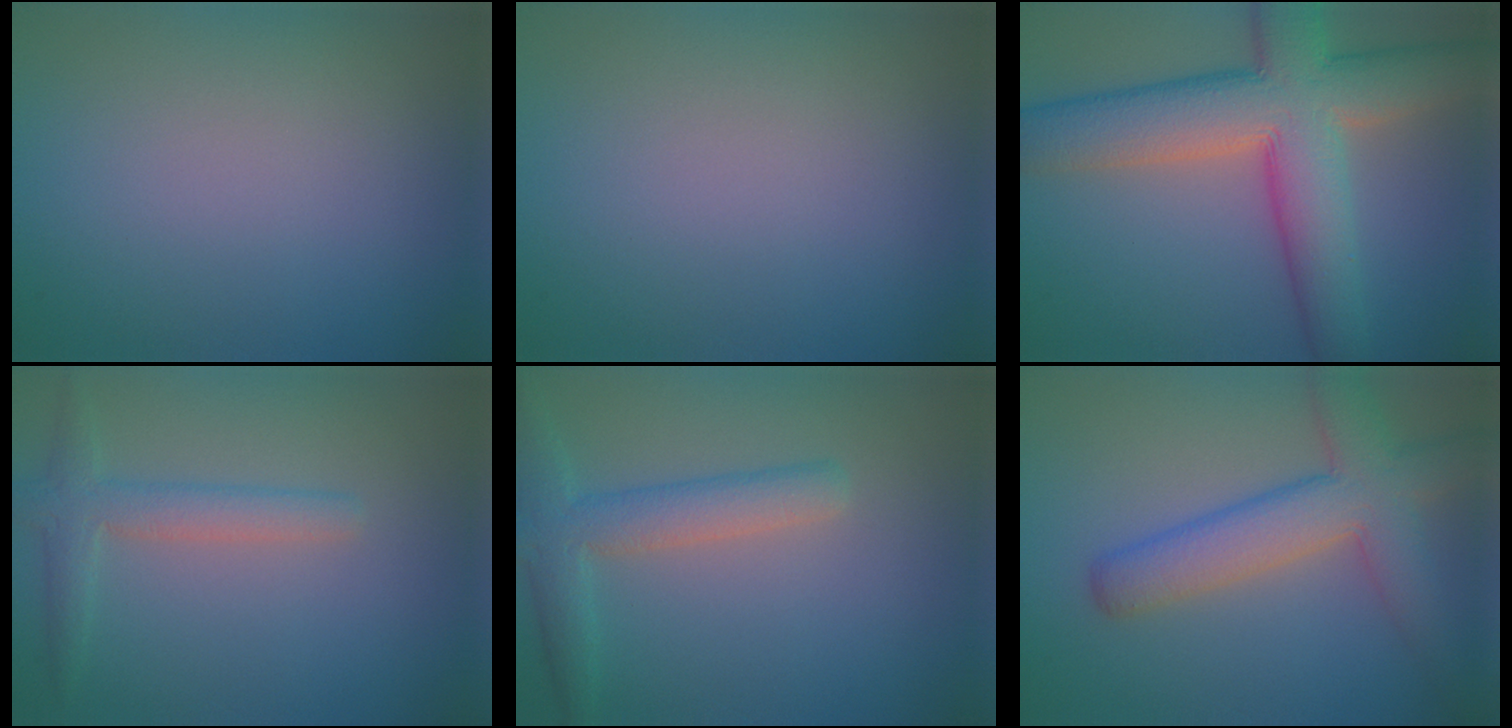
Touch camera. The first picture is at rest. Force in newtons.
{"total": 0.0}
{"total": 10.9, "press": 10.9, "slide": 0.5}
{"total": 2.8, "press": 2.8, "slide": 0.1}
{"total": 3.9, "press": 3.9, "slide": 0.2}
{"total": 6.5, "press": 6.5, "slide": 0.3}